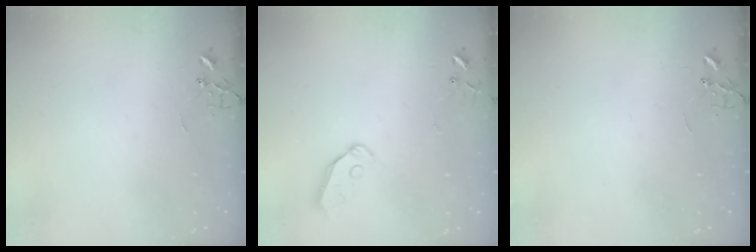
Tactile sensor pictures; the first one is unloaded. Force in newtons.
{"total": 6.8, "press": 6.8, "slide": 0.7}
{"total": 0.0}